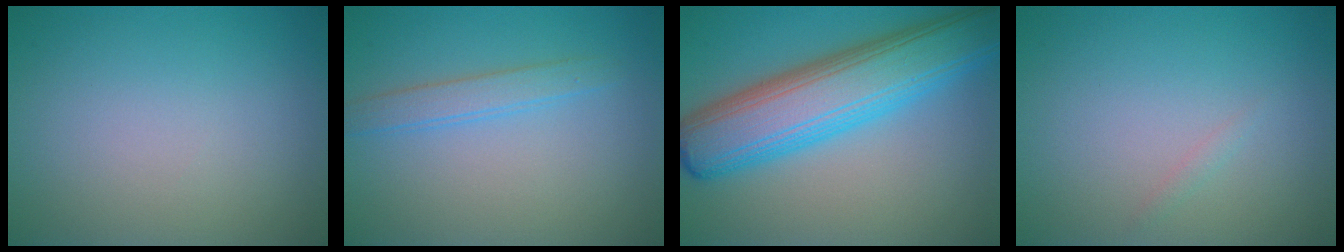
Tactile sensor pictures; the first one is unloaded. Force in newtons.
{"total": 2.0, "press": 2.0, "slide": 0.2}
{"total": 10.0, "press": 10.0, "slide": 0.2}
{"total": 0.6, "press": 0.5, "slide": 0.1}